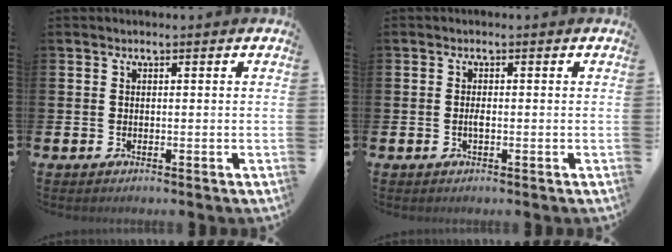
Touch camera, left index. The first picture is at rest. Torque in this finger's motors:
{"motor_torque": [0.17, 0.09, 0.13, 0.06]}